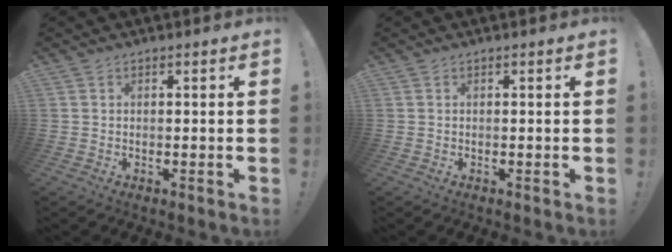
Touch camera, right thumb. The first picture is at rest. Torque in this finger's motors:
{"motor_torque": [0.00, 0.00, 0.06, -0.06, 0.00]}